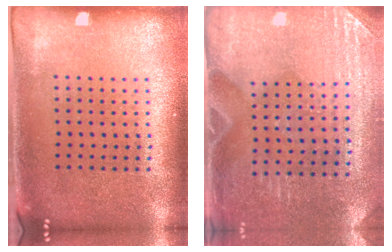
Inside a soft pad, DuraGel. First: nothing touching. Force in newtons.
{"total": 3.0, "press": 2.9, "slide": 0.7}